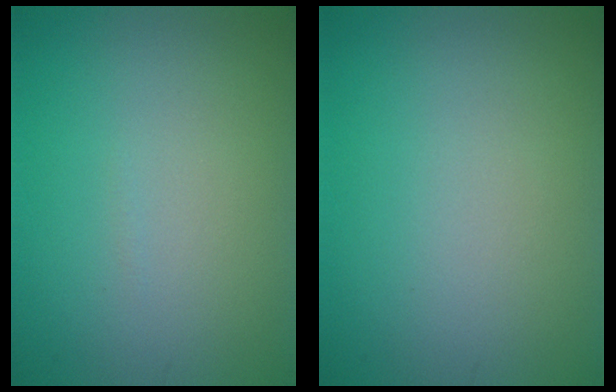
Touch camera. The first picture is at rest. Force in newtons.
{"total": 0.0}